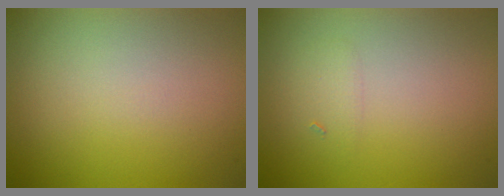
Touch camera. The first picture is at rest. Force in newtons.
{"total": 1.0, "press": 1.0, "slide": 0.1}